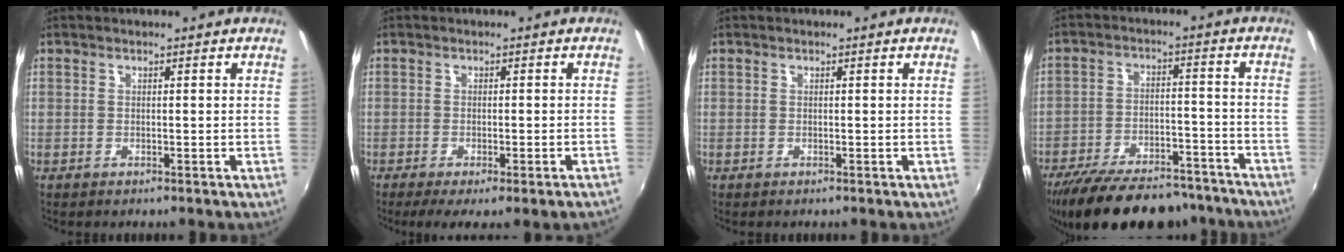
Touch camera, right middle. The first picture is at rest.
{"total": 6.0, "force": [-3.9, 0.1, 4.5], "torque": [-0.077, -0.026, -0.053]}
{"total": 0.0}
{"total": 23.0, "force": [-19.2, 8.1, 9.8], "torque": [-0.197, -0.001, -0.265]}